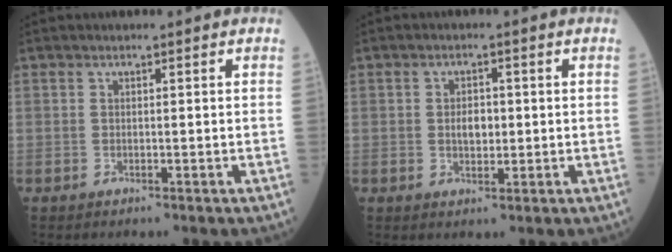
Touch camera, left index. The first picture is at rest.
{"total": 2.9, "force": [0.1, 1.7, 2.3], "torque": [-0.040, 0.004, 0.004]}